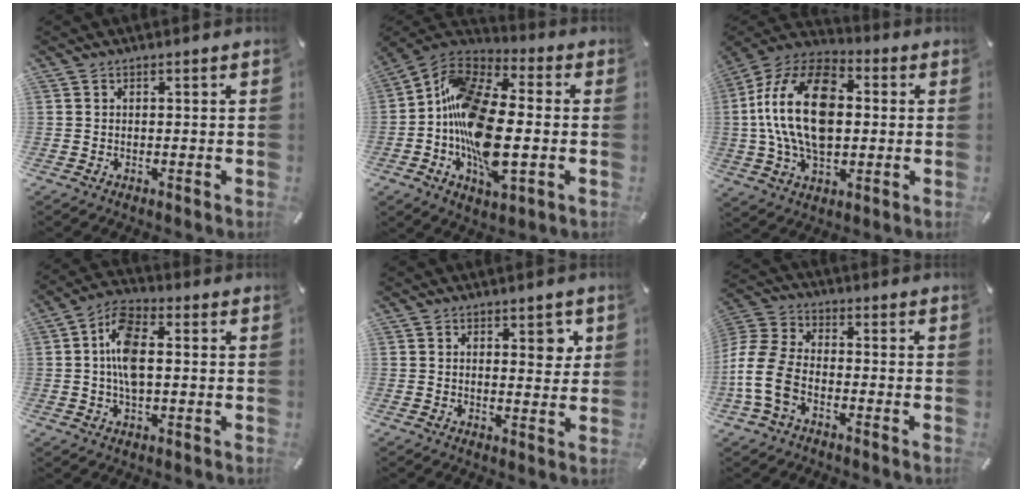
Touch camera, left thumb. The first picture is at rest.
{"total": 19.0, "force": [-4.0, 10.5, 15.3], "torque": [-0.303, 0.012, -0.069]}
{"total": 21.5, "force": [0.9, 14.0, 16.2], "torque": [-0.342, 0.008, 0.008]}
{"total": 9.7, "force": [0.4, 5.3, 8.1], "torque": [-0.166, 0.006, 0.003]}
{"total": 4.4, "force": [2.2, 2.4, 3.0], "torque": [-0.024, -0.008, 0.031]}
{"total": 11.1, "force": [-4.8, 7.1, 7.1], "torque": [-0.161, 0.017, -0.089]}